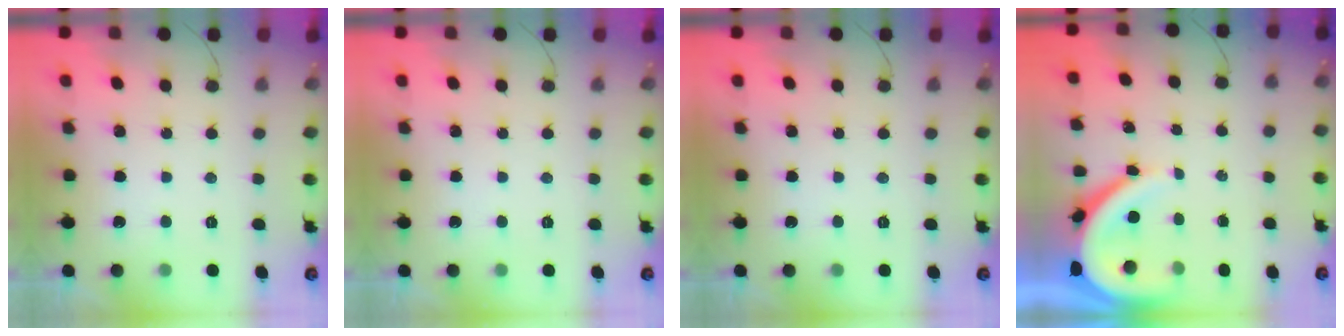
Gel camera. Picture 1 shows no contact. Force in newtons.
{"total": 0.0}
{"total": 0.0}
{"total": 9.6, "press": 9.5, "slide": 1.2}